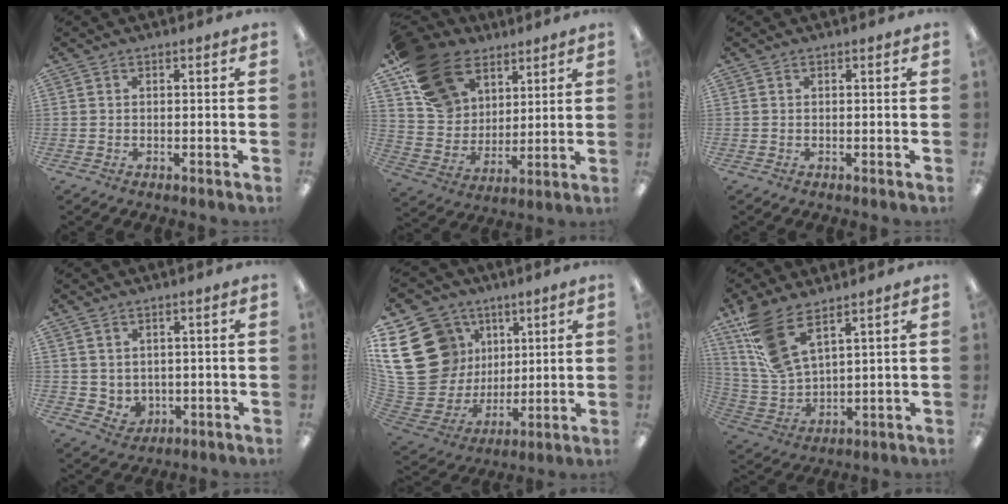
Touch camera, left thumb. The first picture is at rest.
{"total": 17.9, "force": [11.3, 11.8, 7.3], "torque": [-0.151, -0.044, 0.222]}
{"total": 0.0}
{"total": 3.1, "force": [1.6, 2.7, 0.6], "torque": [-0.019, -0.006, 0.032]}
{"total": 24.1, "force": [7.3, 19.8, 11.5], "torque": [-0.243, -0.039, 0.166]}
{"total": 13.0, "force": [8.7, 5.1, 8.3], "torque": [-0.191, -0.033, 0.163]}